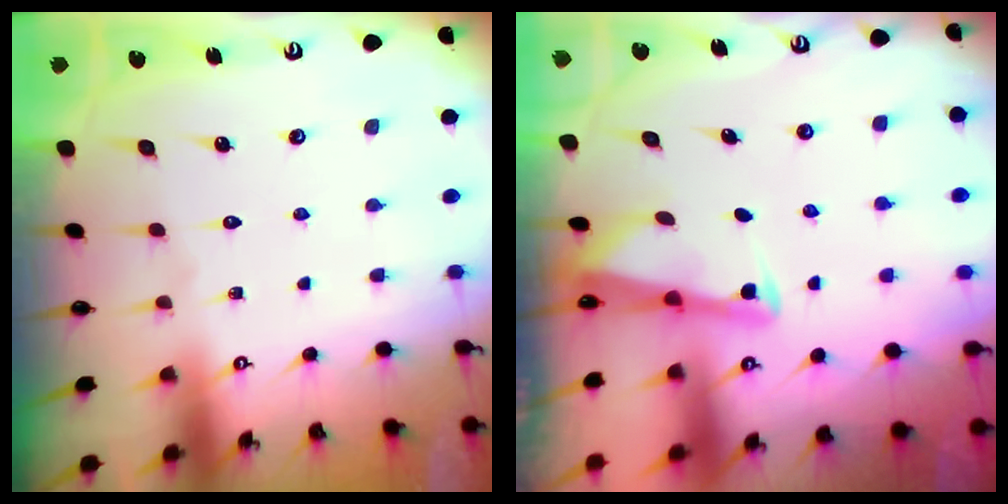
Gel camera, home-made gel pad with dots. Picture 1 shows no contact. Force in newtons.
{"total": 2.5, "press": 2.5, "slide": 0.1}